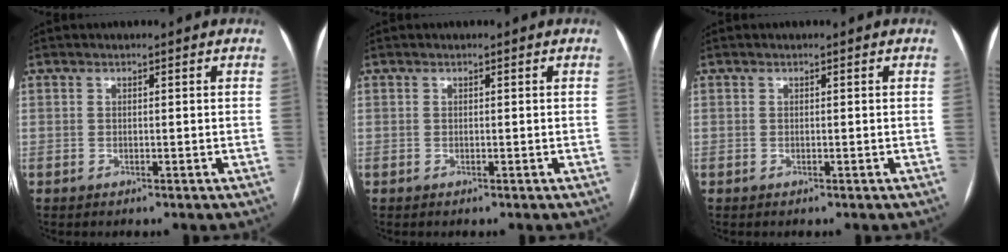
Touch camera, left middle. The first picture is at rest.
{"total": 0.0}
{"total": 0.0}